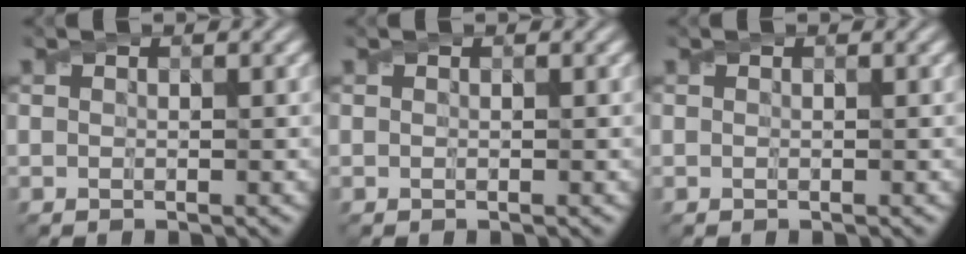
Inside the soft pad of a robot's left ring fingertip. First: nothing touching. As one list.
[{"total": 0.0}, {"total": 0.0}]